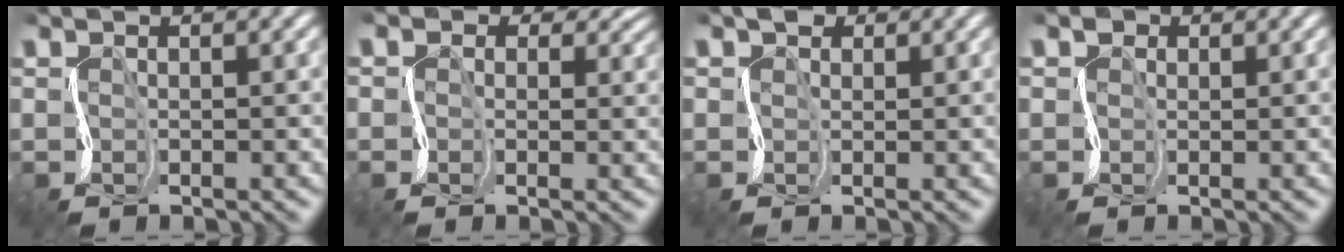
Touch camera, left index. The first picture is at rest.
{"total": 6.4, "force": [2.9, 4.6, 3.3], "torque": [-0.063, 0.012, 0.010]}
{"total": 1.7, "force": [1.3, 1.0, 0.4], "torque": [-0.001, 0.014, 0.009]}
{"total": 1.6, "force": [0.8, 1.3, 0.6], "torque": [-0.001, 0.012, -0.006]}